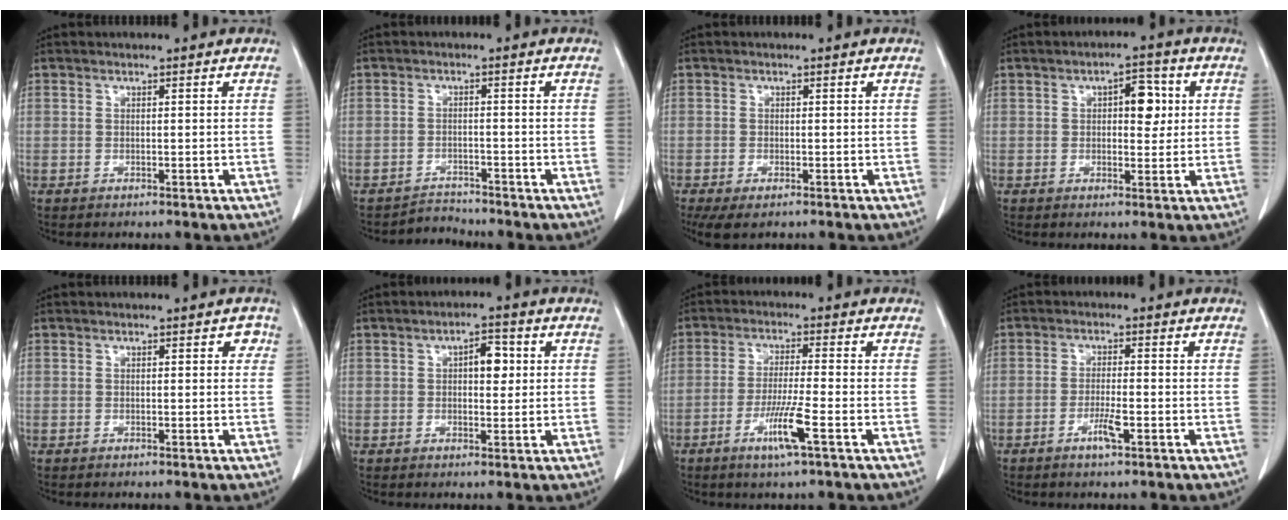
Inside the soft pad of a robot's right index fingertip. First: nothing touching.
{"total": 2.6, "force": [-2.2, 0.2, -1.3], "torque": [0.028, -0.006, -0.037]}
{"total": 4.0, "force": [-2.4, 1.6, 2.7], "torque": [-0.052, -0.012, -0.037]}
{"total": 5.1, "force": [1.1, 2.4, 4.3], "torque": [-0.059, 0.012, 0.015]}
{"total": 1.3, "force": [0.4, 0.8, 0.9], "torque": [-0.002, 0.006, 0.000]}
{"total": 4.1, "force": [0.9, 1.9, 3.6], "torque": [-0.053, 0.010, 0.012]}
{"total": 6.6, "force": [-3.0, -0.4, 5.9], "torque": [-0.113, -0.015, -0.058]}
{"total": 3.4, "force": [-1.6, 0.3, 3.0], "torque": [-0.058, -0.002, -0.030]}